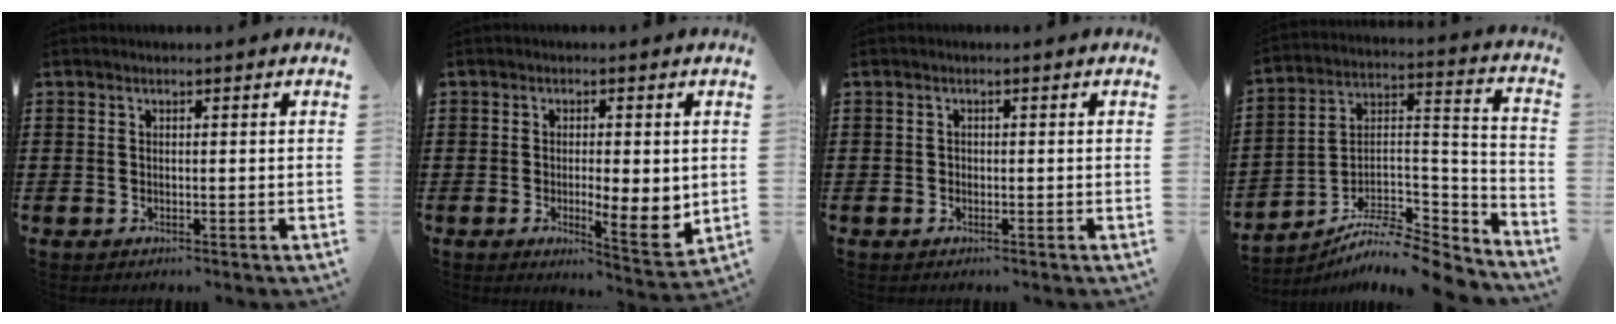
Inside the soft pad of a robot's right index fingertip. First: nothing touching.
{"total": 5.6, "force": [-0.3, 1.8, 5.3], "torque": [-0.085, -0.003, -0.003]}
{"total": 0.6, "force": [-0.2, 0.5, 0.2], "torque": [-0.005, 0.003, -0.005]}
{"total": 9.2, "force": [-8.2, 2.1, 3.7], "torque": [-0.058, 0.015, -0.160]}